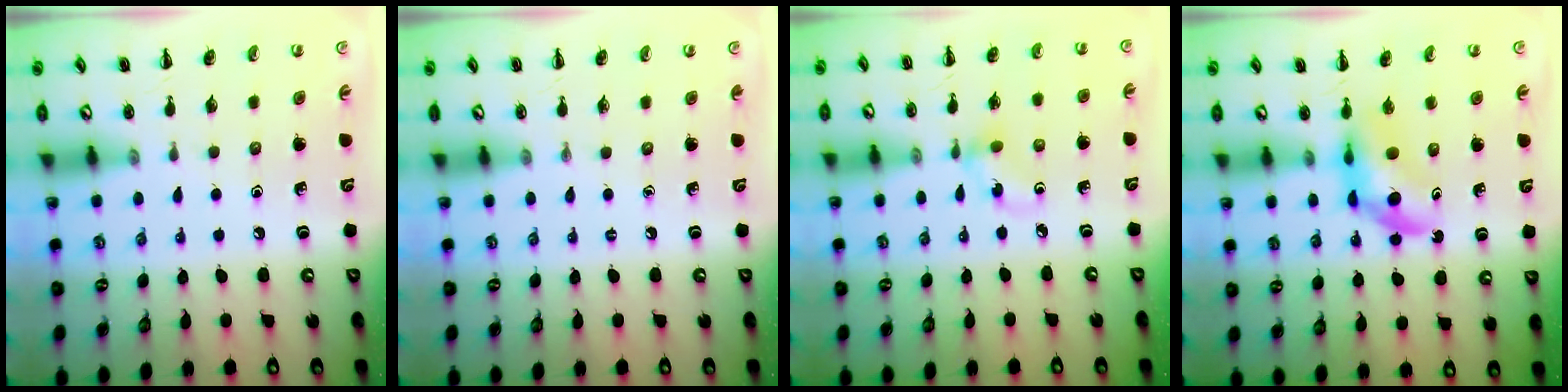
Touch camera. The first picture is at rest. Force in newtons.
{"total": 0.0}
{"total": 3.9, "press": 3.7, "slide": 1.1}
{"total": 5.5, "press": 5.4, "slide": 1.4}